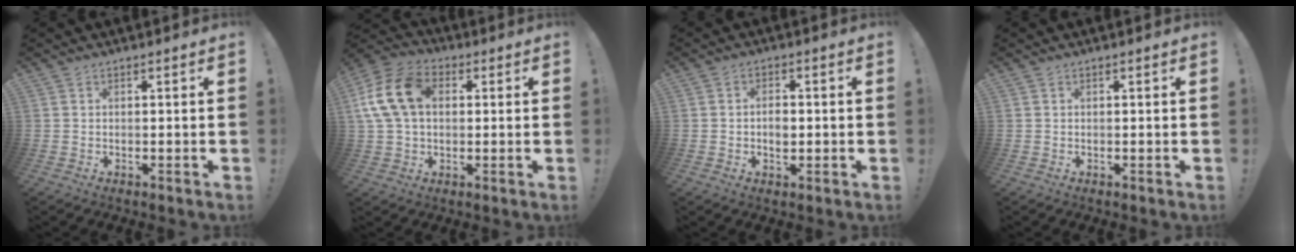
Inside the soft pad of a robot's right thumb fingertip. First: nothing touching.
{"total": 15.8, "force": [3.2, 11.2, 10.7], "torque": [-0.210, 0.011, 0.066]}
{"total": 3.4, "force": [-0.6, 2.2, 2.5], "torque": [-0.023, -0.001, -0.013]}
{"total": 0.0}